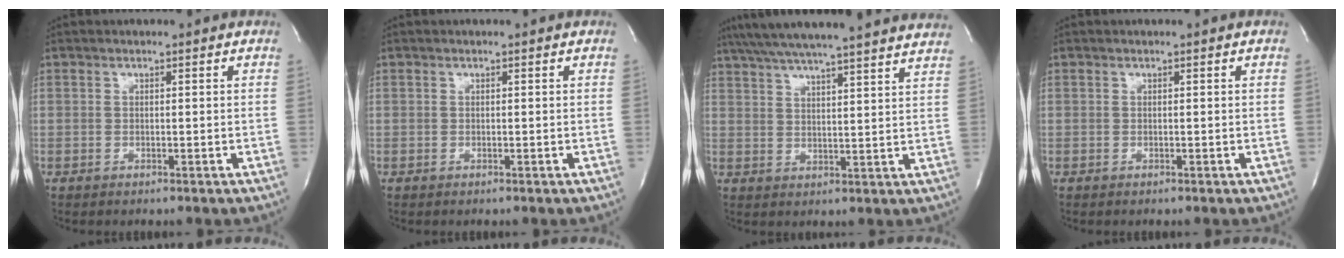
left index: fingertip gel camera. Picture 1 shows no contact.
{"total": 0.0}
{"total": 26.7, "force": [23.8, 1.4, 11.9], "torque": [-0.206, 0.007, 0.315]}
{"total": 0.0}